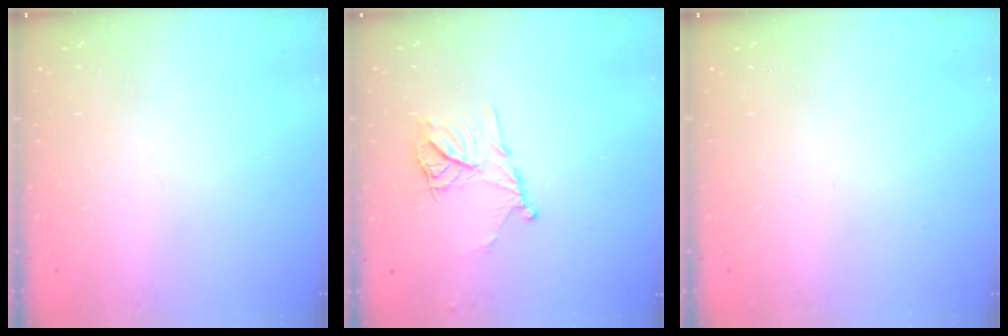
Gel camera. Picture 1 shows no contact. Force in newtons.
{"total": 11.8, "press": 11.8, "slide": 0.9}
{"total": 0.0}